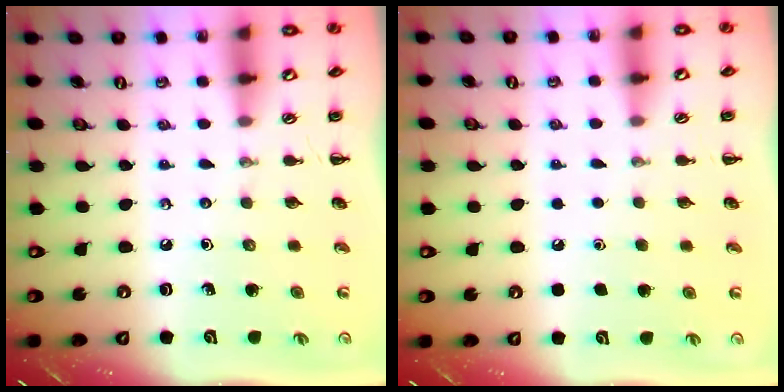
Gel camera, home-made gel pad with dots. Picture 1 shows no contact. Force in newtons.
{"total": 1.8, "press": 1.8, "slide": 0.1}